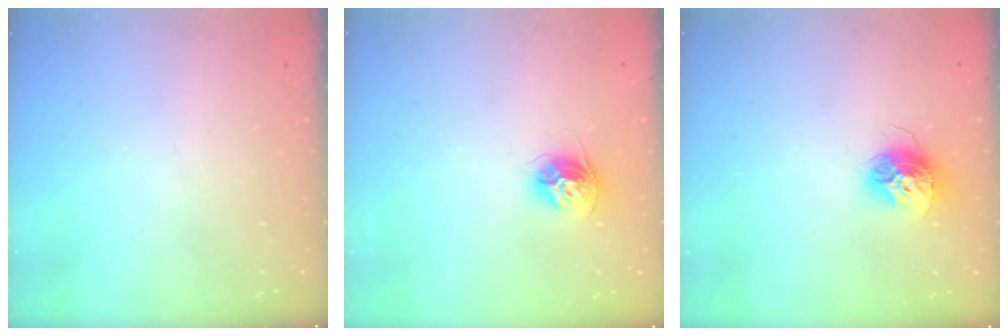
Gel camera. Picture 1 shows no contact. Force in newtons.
{"total": 10.5, "press": 10.4, "slide": 0.8}
{"total": 11.3, "press": 11.3, "slide": 1.0}